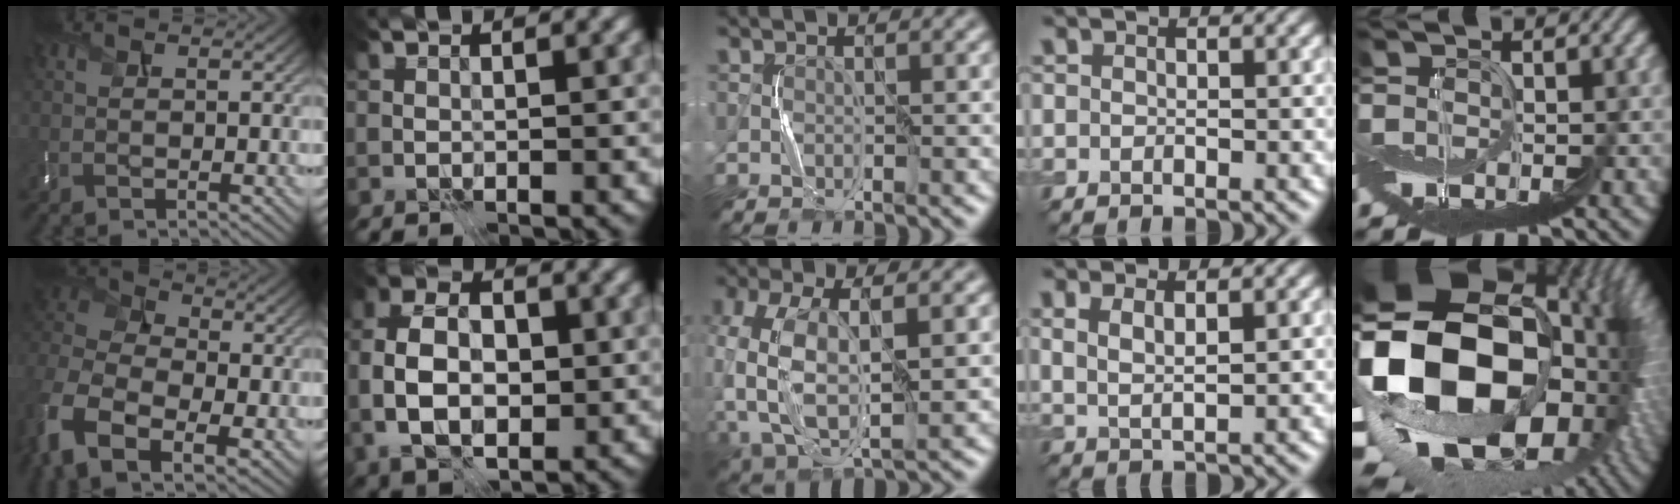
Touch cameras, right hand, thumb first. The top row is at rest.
{"thumb": {"total": 13.5, "force": [-4.8, 8.9, 9.0], "torque": [-0.251, -0.019, -0.091]}, "index": {"total": 7.7, "force": [-0.3, 4.9, 5.9], "torque": [-0.114, 0.007, -0.013]}, "middle": {"total": 10.0, "force": [-1.3, 5.4, 8.3], "torque": [-0.199, -0.004, -0.025]}, "ring": {"total": 2.3, "force": [1.4, 0.7, 1.7], "torque": [-0.033, 0.001, 0.031]}, "little": {"total": 14.2, "force": [0.9, 10.2, 9.9], "torque": [-0.241, -0.021, 0.045]}}